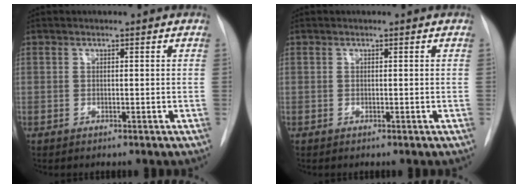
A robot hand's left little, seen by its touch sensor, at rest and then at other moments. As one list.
[{"total": 0.0}]